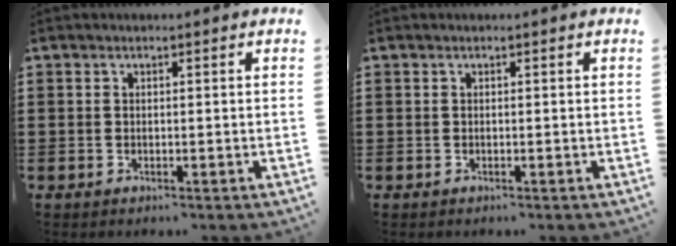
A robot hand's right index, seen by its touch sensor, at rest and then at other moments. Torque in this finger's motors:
{"motor_torque": [0.00, 2.14, 0.02, 0.00]}